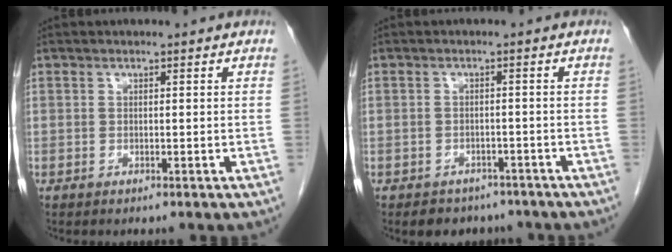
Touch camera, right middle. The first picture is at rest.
{"total": 5.2, "force": [-4.2, 2.9, 0.9], "torque": [-0.010, 0.010, -0.049]}